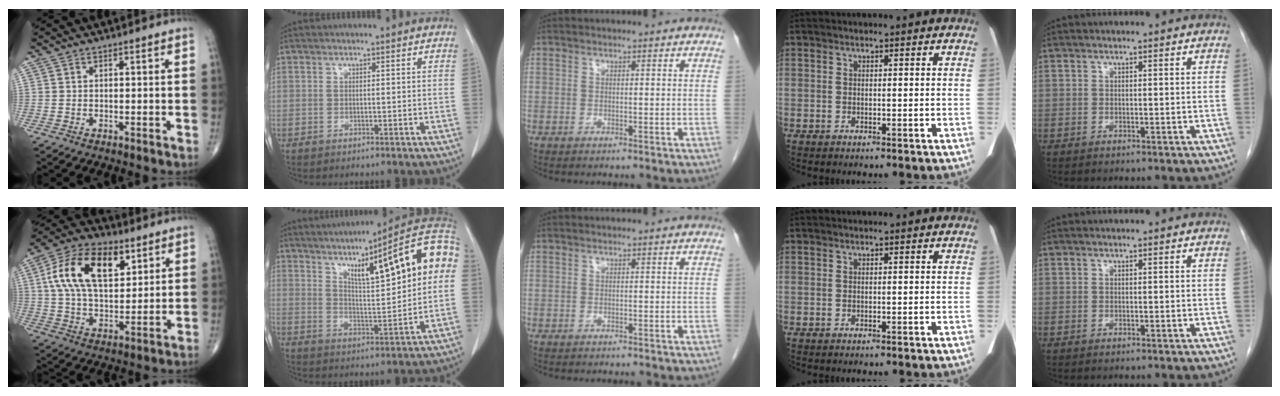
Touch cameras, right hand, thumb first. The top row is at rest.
{"thumb": {"total": 18.0, "force": [6.4, 10.0, 13.5], "torque": [-0.223, -0.003, 0.113]}, "index": {"total": 18.0, "force": [5.6, 2.4, 16.9], "torque": [-0.241, 0.027, 0.077]}, "middle": {"total": 4.9, "force": [-4.4, 1.1, 1.8], "torque": [-0.020, -0.003, -0.053]}}